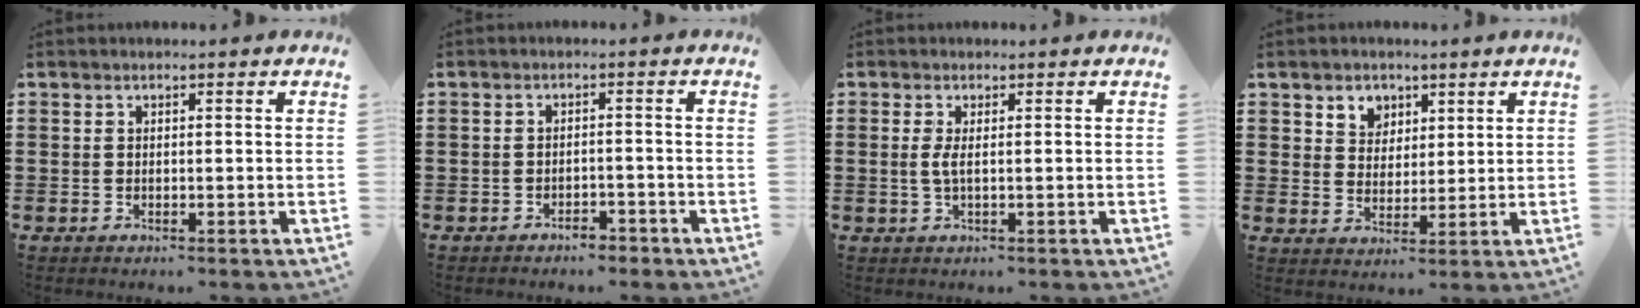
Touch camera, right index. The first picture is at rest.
{"total": 2.2, "force": [-2.1, 0.5, 0.4], "torque": [-0.013, 0.000, -0.044]}
{"total": 2.0, "force": [0.0, 0.2, 2.0], "torque": [-0.047, -0.007, -0.003]}
{"total": 4.0, "force": [2.4, 3.2, 0.3], "torque": [-0.024, 0.012, 0.043]}